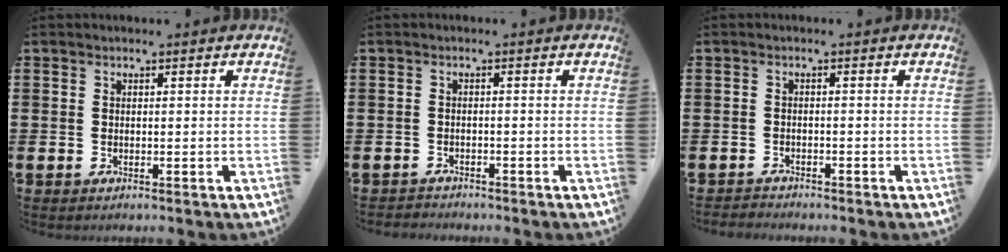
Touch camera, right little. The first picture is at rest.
{"total": 0.5, "force": [-0.5, 0.0, -0.1], "torque": [0.002, 0.003, -0.011]}
{"total": 0.7, "force": [-0.7, -0.1, -0.1], "torque": [0.001, 0.003, -0.015]}